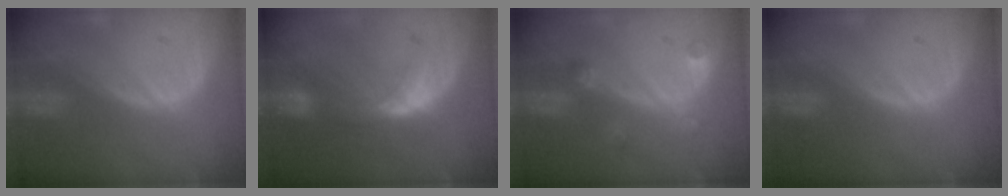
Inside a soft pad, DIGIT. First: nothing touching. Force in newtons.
{"total": 6.6, "press": 6.6, "slide": 0.6}
{"total": 2.6, "press": 2.6, "slide": 0.2}
{"total": 0.0}